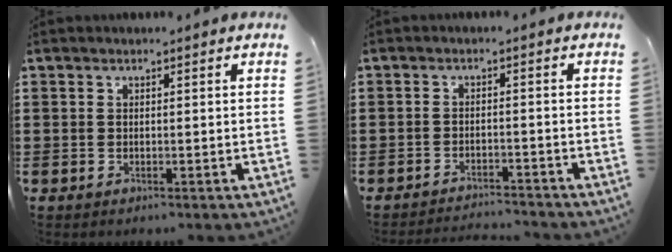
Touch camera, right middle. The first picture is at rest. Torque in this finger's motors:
{"motor_torque": [0.03, 0.02, 0.00, -0.01]}